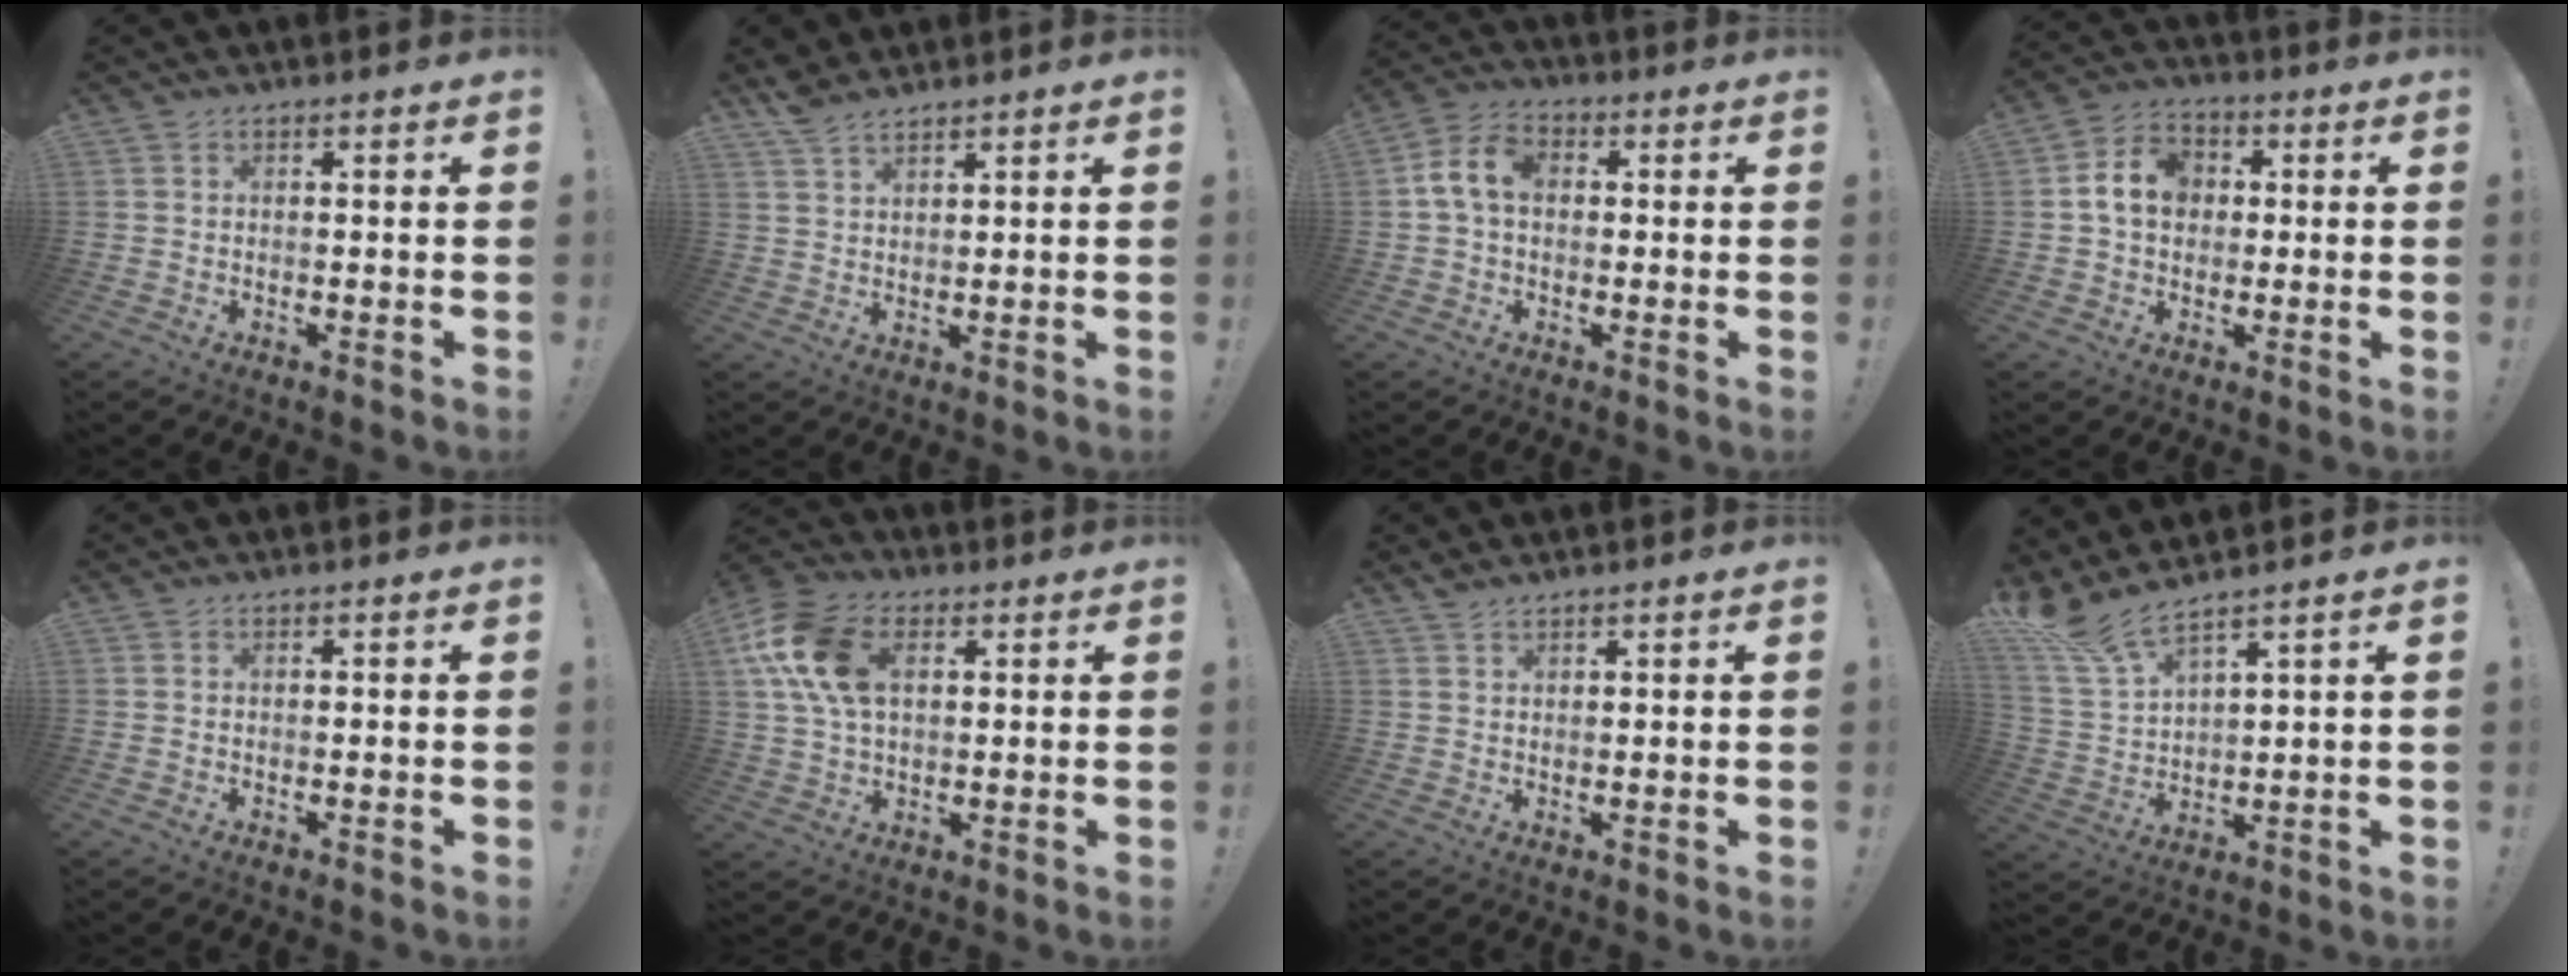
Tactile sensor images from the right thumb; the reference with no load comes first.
{"total": 5.0, "force": [4.3, 1.5, 2.1], "torque": [-0.043, -0.022, 0.082]}
{"total": 8.5, "force": [0.6, 5.8, 6.3], "torque": [-0.127, 0.019, 0.016]}
{"total": 10.1, "force": [1.2, 8.1, 5.9], "torque": [-0.101, 0.022, 0.030]}
{"total": 0.0}
{"total": 16.1, "force": [4.7, 10.6, 11.2], "torque": [-0.211, 0.000, 0.090]}
{"total": 2.0, "force": [1.7, 0.5, 0.8], "torque": [-0.019, -0.006, 0.033]}
{"total": 8.4, "force": [7.1, 1.7, 4.2], "torque": [-0.101, -0.041, 0.136]}